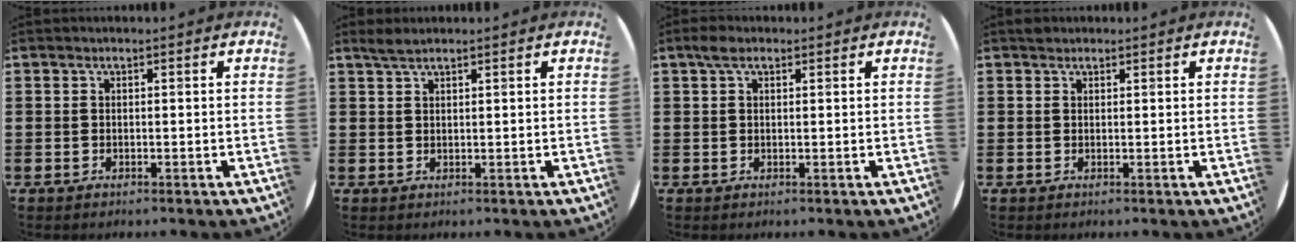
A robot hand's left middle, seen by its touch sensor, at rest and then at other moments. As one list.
[{"total": 1.6, "force": [1.5, 0.2, 0.6], "torque": [-0.013, 0.003, 0.027]}, {"total": 2.0, "force": [1.3, 1.0, 1.1], "torque": [-0.016, 0.003, 0.021]}, {"total": 0.8, "force": [0.7, 0.3, -0.1], "torque": [0.011, 0.001, 0.012]}]